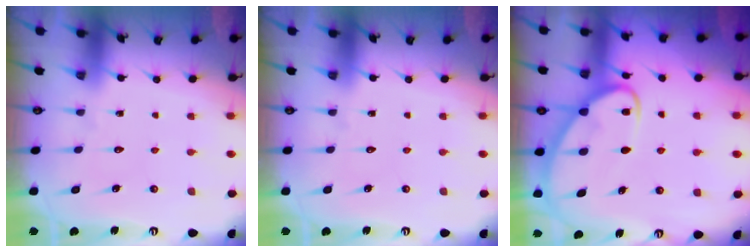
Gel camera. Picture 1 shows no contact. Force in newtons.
{"total": 0.0}
{"total": 8.9, "press": 8.9, "slide": 1.0}